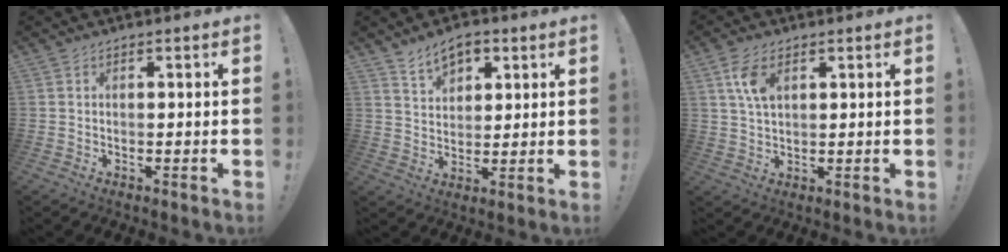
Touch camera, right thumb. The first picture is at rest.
{"total": 7.8, "force": [5.0, 4.8, 3.6], "torque": [-0.054, -0.021, 0.093]}
{"total": 6.7, "force": [2.8, 3.4, 5.0], "torque": [-0.100, -0.005, 0.052]}